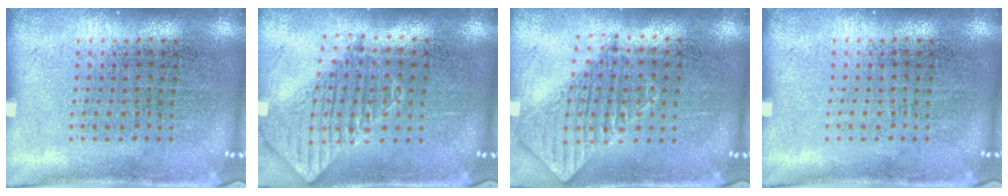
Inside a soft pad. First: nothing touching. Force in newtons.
{"total": 1.0, "press": 0.9, "slide": 0.3}
{"total": 0.9, "press": 0.9, "slide": 0.1}
{"total": 0.0}